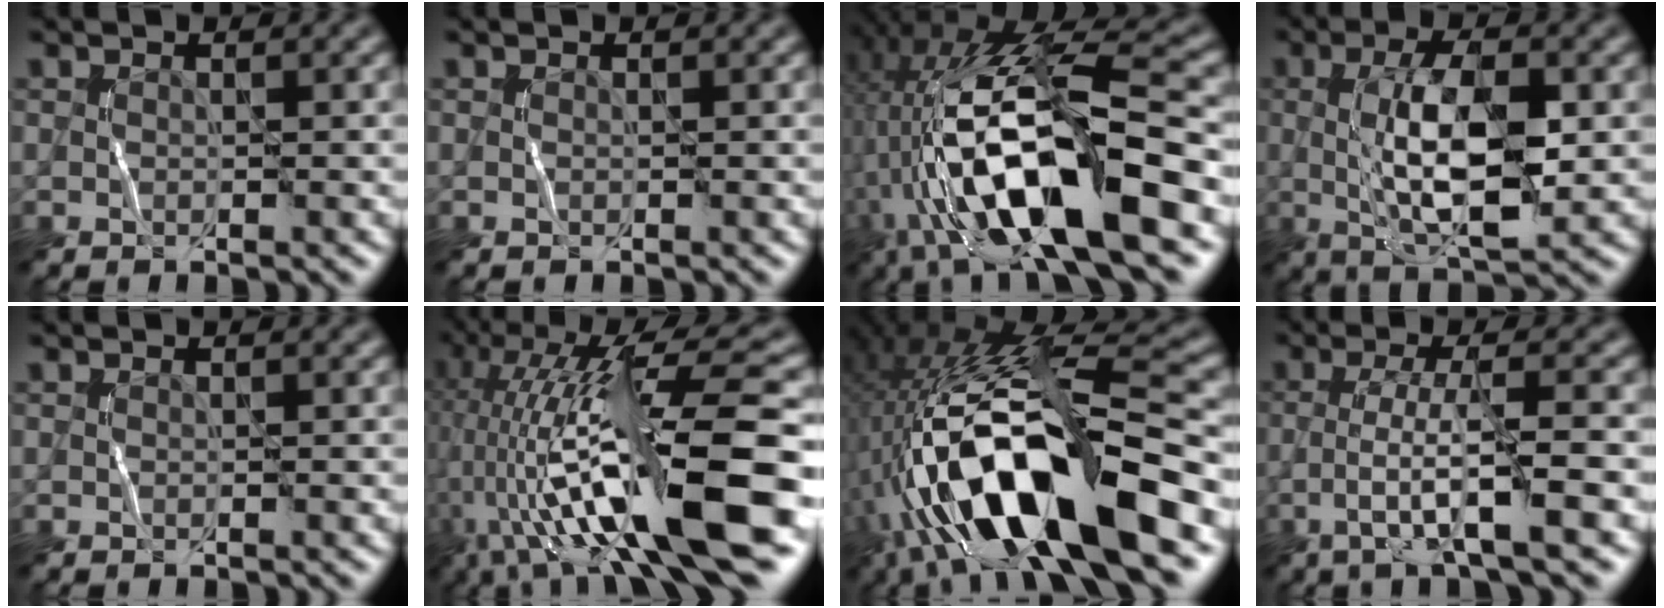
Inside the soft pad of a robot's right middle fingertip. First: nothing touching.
{"total": 0.0}
{"total": 13.7, "force": [-2.9, 4.3, 12.7], "torque": [-0.226, 0.020, -0.052]}
{"total": 7.8, "force": [0.3, 2.7, 7.3], "torque": [-0.138, 0.002, 0.008]}
{"total": 0.0}
{"total": 14.8, "force": [-2.4, 4.1, 14.0], "torque": [-0.240, 0.035, -0.037]}
{"total": 14.8, "force": [-5.7, 4.6, 12.8], "torque": [-0.240, 0.021, -0.091]}
{"total": 5.3, "force": [-2.1, 0.4, 4.8], "torque": [-0.087, 0.009, -0.042]}